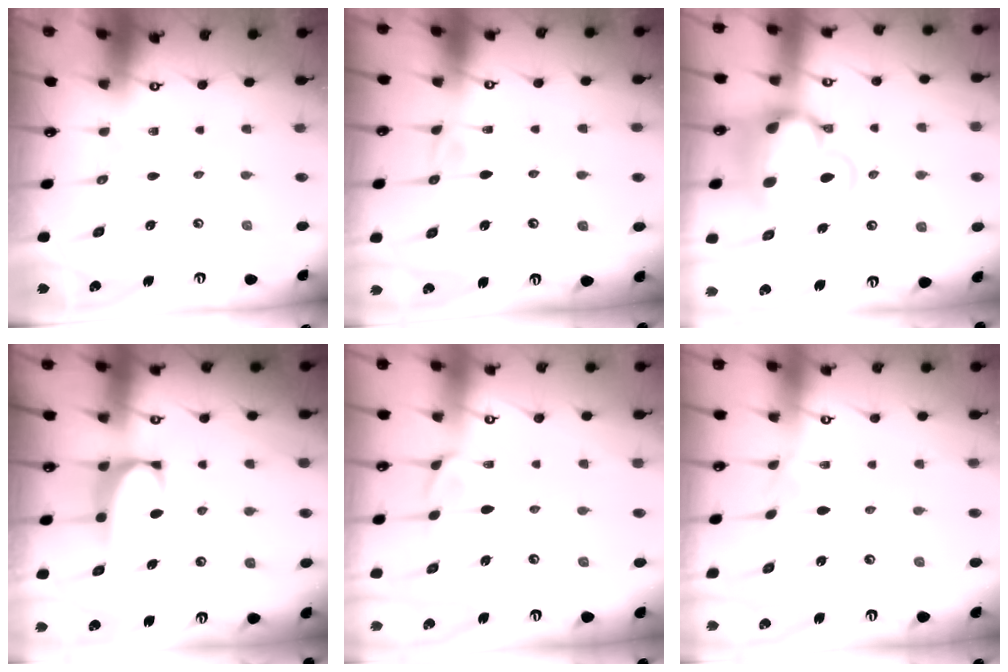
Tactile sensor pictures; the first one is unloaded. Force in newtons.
{"total": 3.5, "press": 3.5, "slide": 0.1}
{"total": 9.9, "press": 9.7, "slide": 2.0}
{"total": 2.0, "press": 2.0, "slide": 0.3}
{"total": 3.7, "press": 3.4, "slide": 1.4}
{"total": 2.7, "press": 2.7, "slide": 0.2}